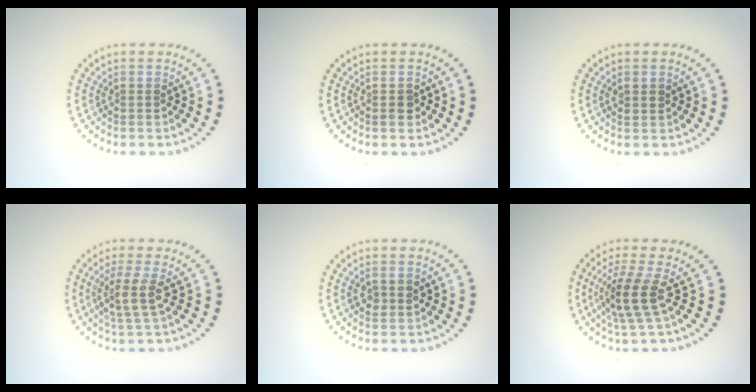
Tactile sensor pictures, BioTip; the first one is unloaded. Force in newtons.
{"total": 1.2, "press": 1.1, "slide": 0.4}
{"total": 1.0, "press": 1.0, "slide": 0.4}
{"total": 2.9, "press": 2.4, "slide": 1.7}
{"total": 1.5, "press": 1.5, "slide": 0.1}
{"total": 3.8, "press": 2.9, "slide": 2.4}